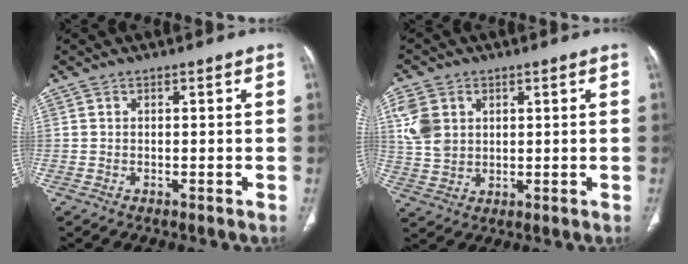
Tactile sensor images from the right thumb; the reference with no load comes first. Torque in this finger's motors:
{"motor_torque": [0.94, 0.88, 0.66, 1.02, 0.10]}